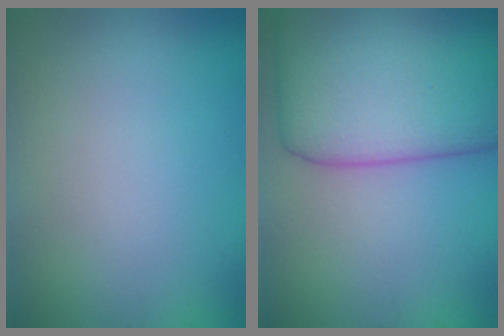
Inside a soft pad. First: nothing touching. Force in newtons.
{"total": 11.6, "press": 11.6, "slide": 0.2}